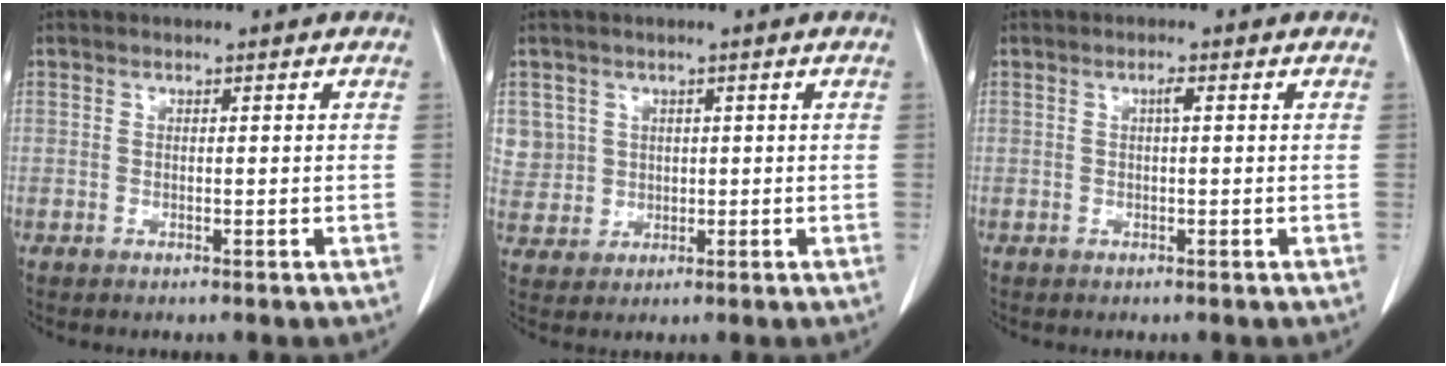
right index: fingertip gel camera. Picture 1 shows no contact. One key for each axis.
{"total": 6.5, "fx": 2.1, "fy": 6.2, "fz": 0.3, "tx": -0.013, "ty": 0.015, "tz": 0.058}
{"total": 1.0, "fx": 0.2, "fy": 0.1, "fz": 1.0, "tx": -0.019, "ty": 0.003, "tz": 0.003}